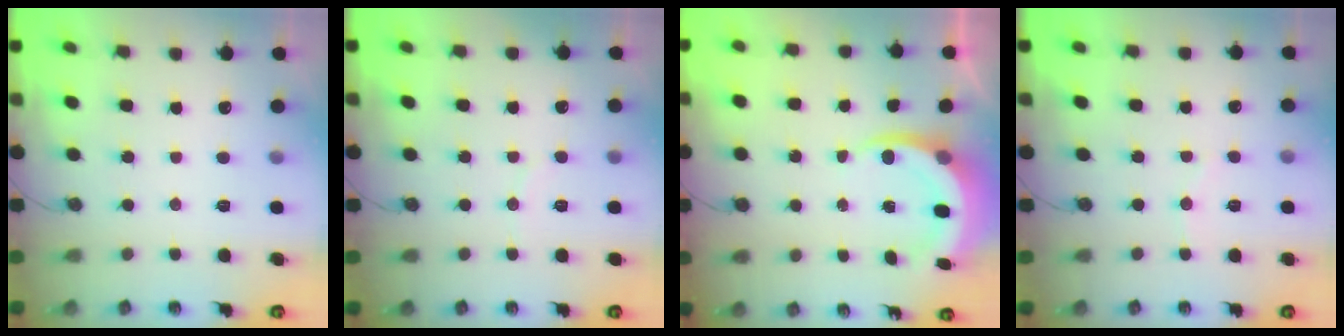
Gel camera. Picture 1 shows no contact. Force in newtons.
{"total": 2.9, "press": 2.9, "slide": 0.3}
{"total": 6.9, "press": 6.7, "slide": 1.7}
{"total": 5.6, "press": 5.6, "slide": 0.6}